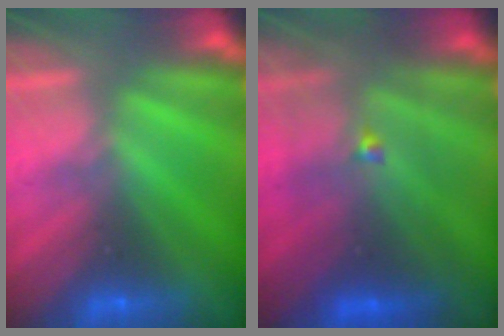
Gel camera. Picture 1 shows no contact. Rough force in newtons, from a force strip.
{"total": 4.5}